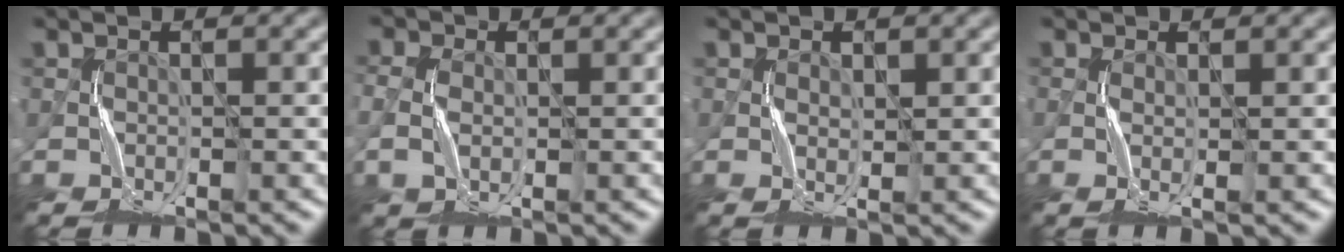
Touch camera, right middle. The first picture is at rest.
{"total": 1.8, "force": [-0.2, 1.3, 1.3], "torque": [-0.039, 0.001, -0.003]}
{"total": 0.8, "force": [0.2, 0.3, 0.7], "torque": [-0.015, 0.000, 0.006]}
{"total": 0.7, "force": [0.0, -0.2, 0.7], "torque": [-0.018, 0.000, 0.000]}